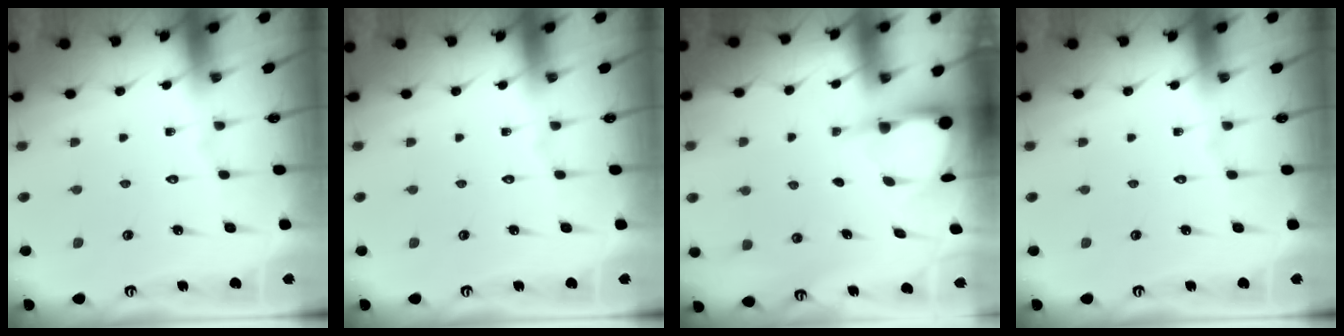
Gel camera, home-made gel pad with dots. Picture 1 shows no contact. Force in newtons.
{"total": 0.0}
{"total": 3.9, "press": 3.9, "slide": 0.3}
{"total": 0.0}